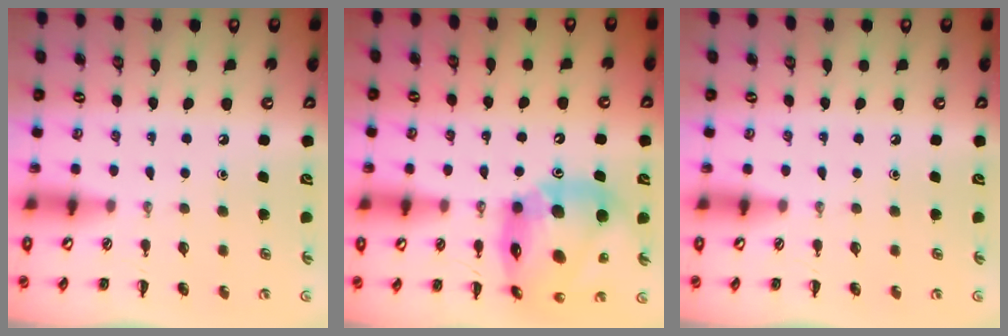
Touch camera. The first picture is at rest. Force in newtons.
{"total": 19.1, "press": 18.2, "slide": 5.6}
{"total": 0.0}